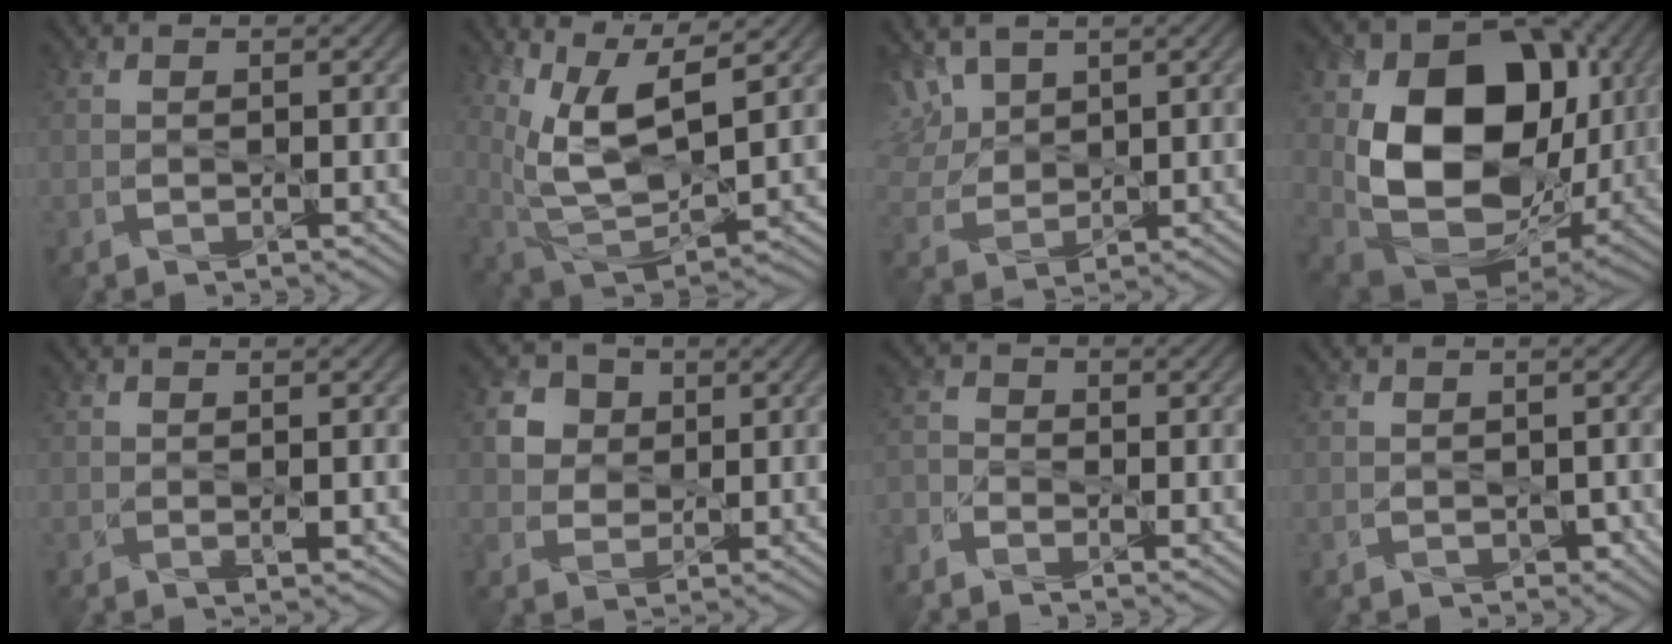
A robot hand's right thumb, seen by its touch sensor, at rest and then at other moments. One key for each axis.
{"total": 11.9, "fx": 5.0, "fy": 4.9, "fz": 9.7, "tx": -0.216, "ty": -0.001, "tz": 0.098}
{"total": 6.7, "fx": 3.6, "fy": 4.1, "fz": 3.9, "tx": -0.124, "ty": 0.013, "tz": 0.072}
{"total": 18.1, "fx": 2.0, "fy": 13.2, "fz": 12.3, "tx": -0.229, "ty": -0.042, "tz": 0.049}
{"total": 1.1, "fx": -0.1, "fy": 0.5, "fz": 1.0, "tx": -0.018, "ty": -0.005, "tz": 0.002}
{"total": 4.9, "fx": 1.6, "fy": 4.2, "fz": 1.8, "tx": -0.060, "ty": -0.004, "tz": 0.027}
{"total": 3.4, "fx": -2.7, "fy": 1.6, "fz": 1.2, "tx": -0.032, "ty": -0.006, "tz": -0.066}
{"total": 1.1, "fx": -0.4, "fy": 0.8, "fz": 0.7, "tx": -0.013, "ty": -0.009, "tz": -0.001}